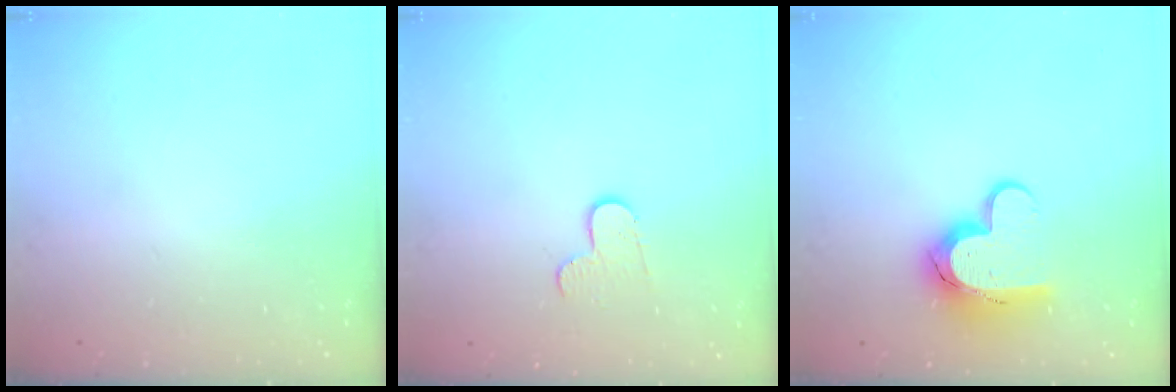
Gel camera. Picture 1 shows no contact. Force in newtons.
{"total": 7.5, "press": 7.4, "slide": 0.6}
{"total": 14.0, "press": 13.9, "slide": 1.4}